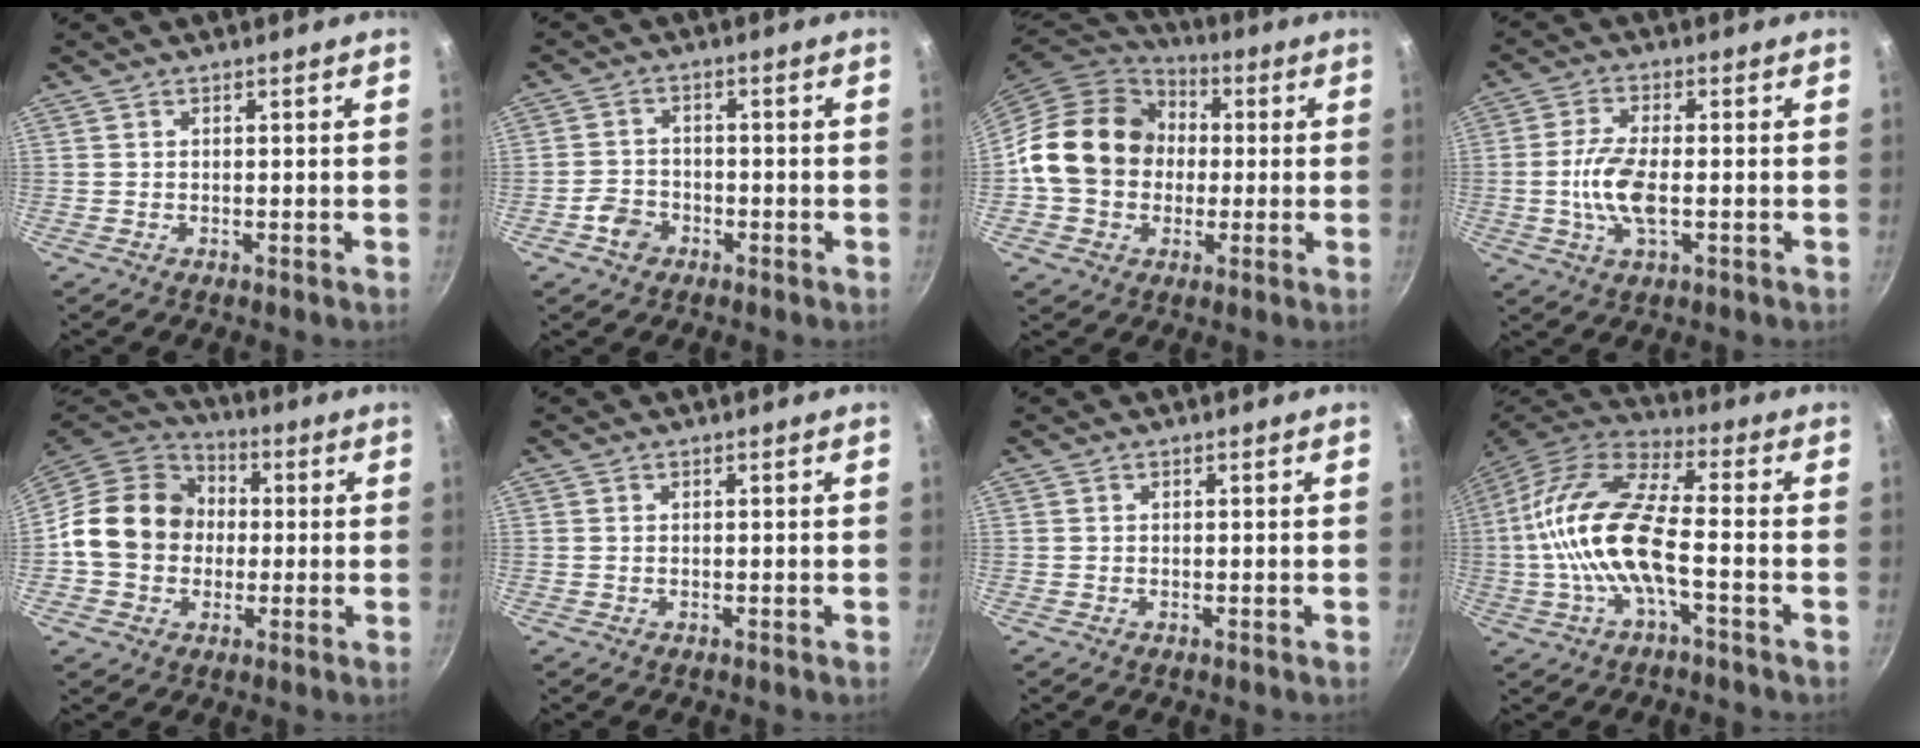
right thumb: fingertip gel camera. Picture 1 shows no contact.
{"total": 4.1, "force": [-2.2, 3.2, 1.4], "torque": [-0.014, 0.025, -0.039]}
{"total": 17.1, "force": [0.6, 14.4, 9.2], "torque": [-0.126, 0.031, 0.001]}
{"total": 8.5, "force": [-1.1, 3.5, 7.7], "torque": [-0.155, 0.008, -0.027]}
{"total": 16.1, "force": [-0.1, 13.8, 8.4], "torque": [-0.113, 0.030, -0.016]}
{"total": 0.0}
{"total": 0.0}
{"total": 16.8, "force": [-2.7, 6.1, 15.4], "torque": [-0.302, 0.036, -0.065]}